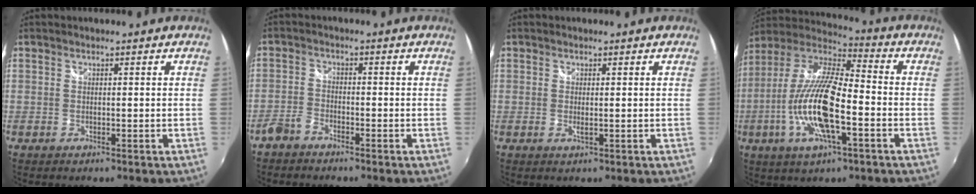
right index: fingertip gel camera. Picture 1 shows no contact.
{"total": 3.3, "force": [-2.7, 1.3, 1.3], "torque": [-0.037, 0.002, -0.057]}
{"total": 0.8, "force": [0.0, 0.2, 0.8], "torque": [-0.016, -0.002, -0.001]}
{"total": 18.3, "force": [-5.2, 5.3, 16.8], "torque": [-0.334, -0.013, -0.105]}